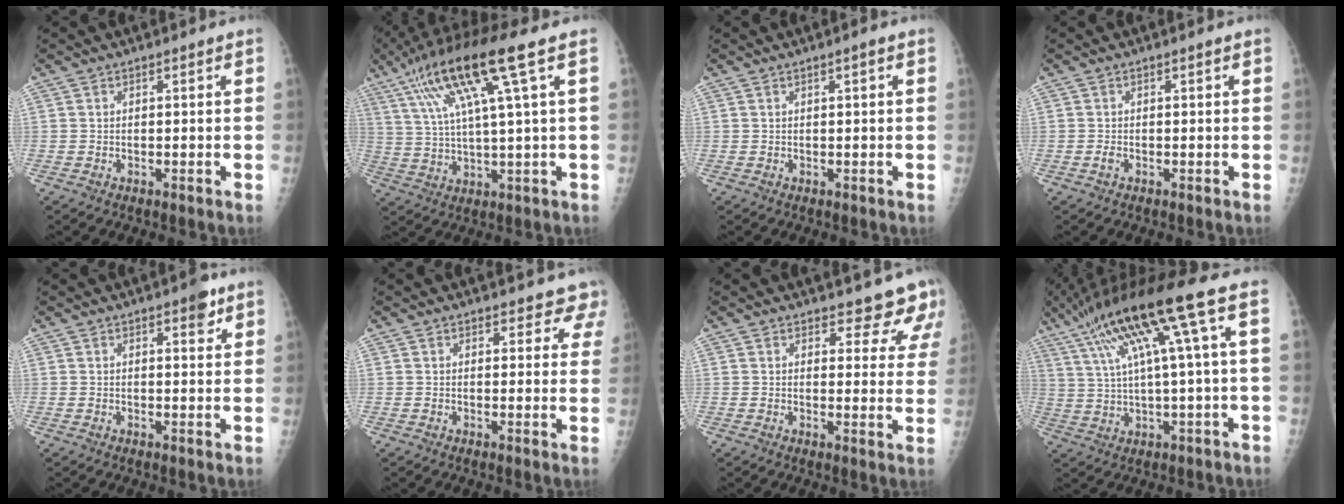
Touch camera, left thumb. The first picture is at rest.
{"total": 15.9, "force": [6.8, 1.1, 14.4], "torque": [-0.278, 0.006, 0.120]}
{"total": 0.8, "force": [0.2, 0.1, 0.8], "torque": [-0.012, 0.002, 0.002]}
{"total": 0.7, "force": [-0.4, 0.3, 0.5], "torque": [-0.008, 0.003, -0.006]}
{"total": 3.2, "force": [1.9, 1.3, 2.2], "torque": [-0.018, -0.007, 0.022]}
{"total": 4.3, "force": [3.8, 1.9, 0.3], "torque": [0.039, -0.019, 0.023]}
{"total": 8.0, "force": [7.2, 3.2, 1.5], "torque": [0.030, -0.040, 0.061]}
{"total": 16.5, "force": [5.8, 1.5, 15.4], "torque": [-0.290, 0.029, 0.101]}